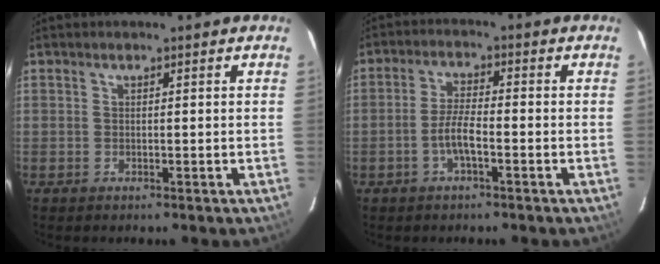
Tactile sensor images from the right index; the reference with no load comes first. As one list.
[{"total": 4.5, "force": [-2.0, 0.9, 4.0], "torque": [-0.084, 0.003, -0.040]}]